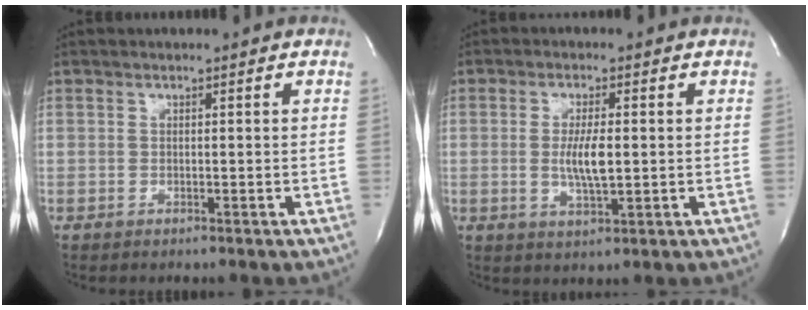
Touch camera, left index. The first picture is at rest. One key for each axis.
{"total": 4.9, "fx": -0.5, "fy": 0.9, "fz": 4.8, "tx": -0.097, "ty": -0.013, "tz": -0.006}